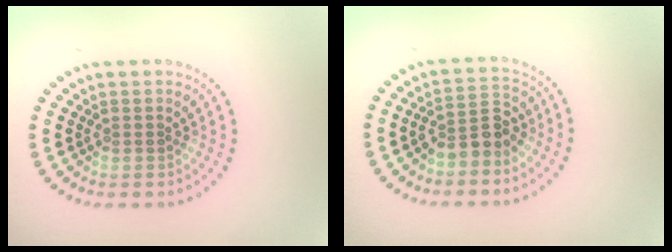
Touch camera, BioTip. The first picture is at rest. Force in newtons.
{"total": 2.8, "press": 2.5, "slide": 1.3}